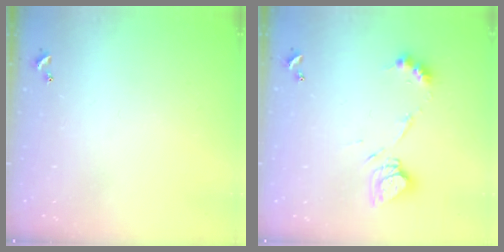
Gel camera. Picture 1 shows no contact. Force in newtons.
{"total": 10.9, "press": 10.9, "slide": 1.0}